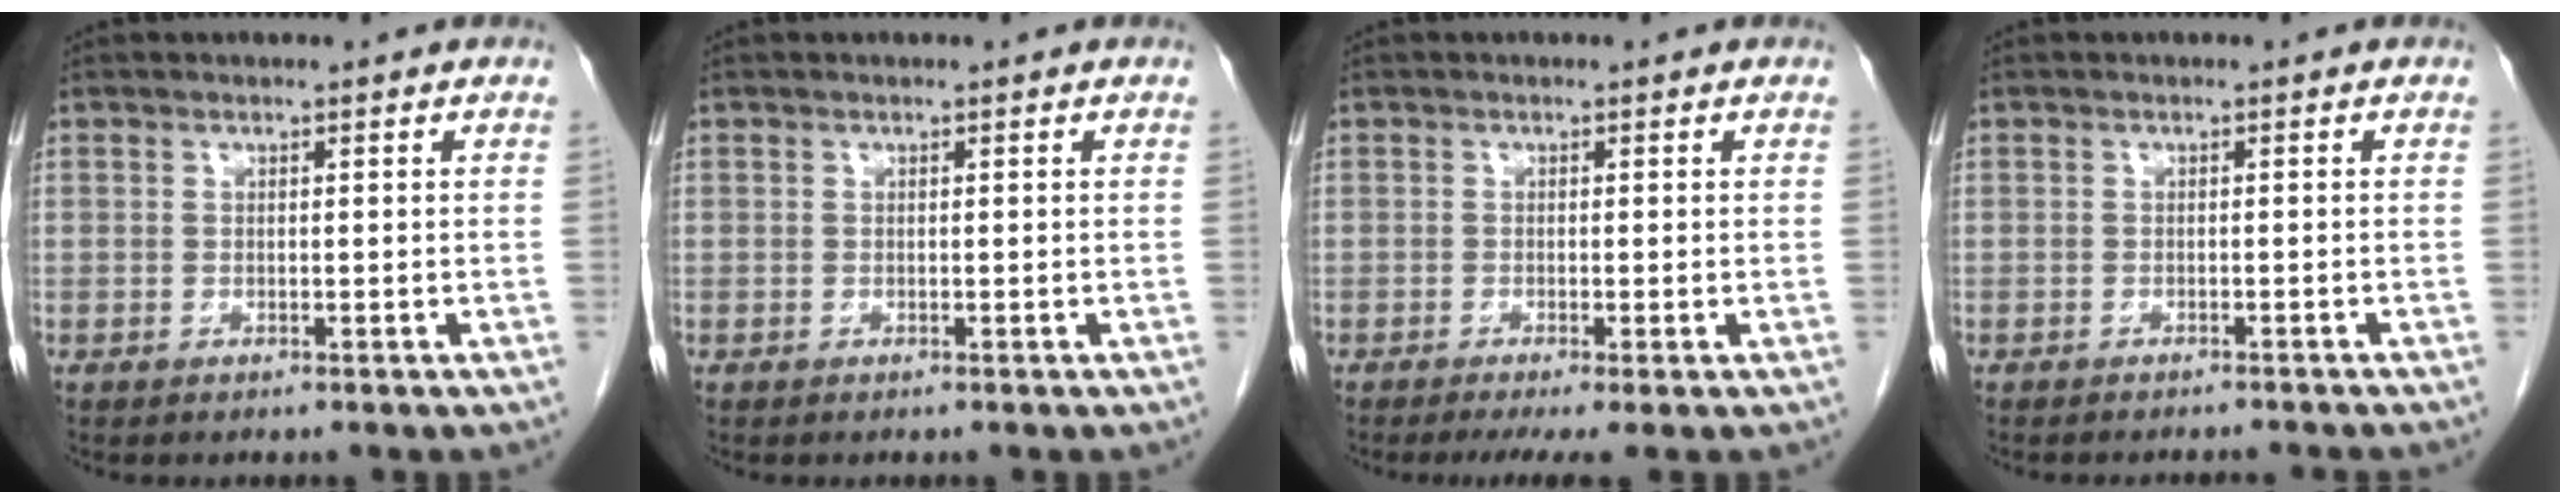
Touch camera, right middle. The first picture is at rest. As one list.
[{"total": 0.0}, {"total": 3.4, "force": [-2.1, 0.3, 2.7], "torque": [-0.040, -0.012, -0.034]}, {"total": 5.1, "force": [-4.8, 0.5, 1.4], "torque": [-0.014, -0.007, -0.055]}]